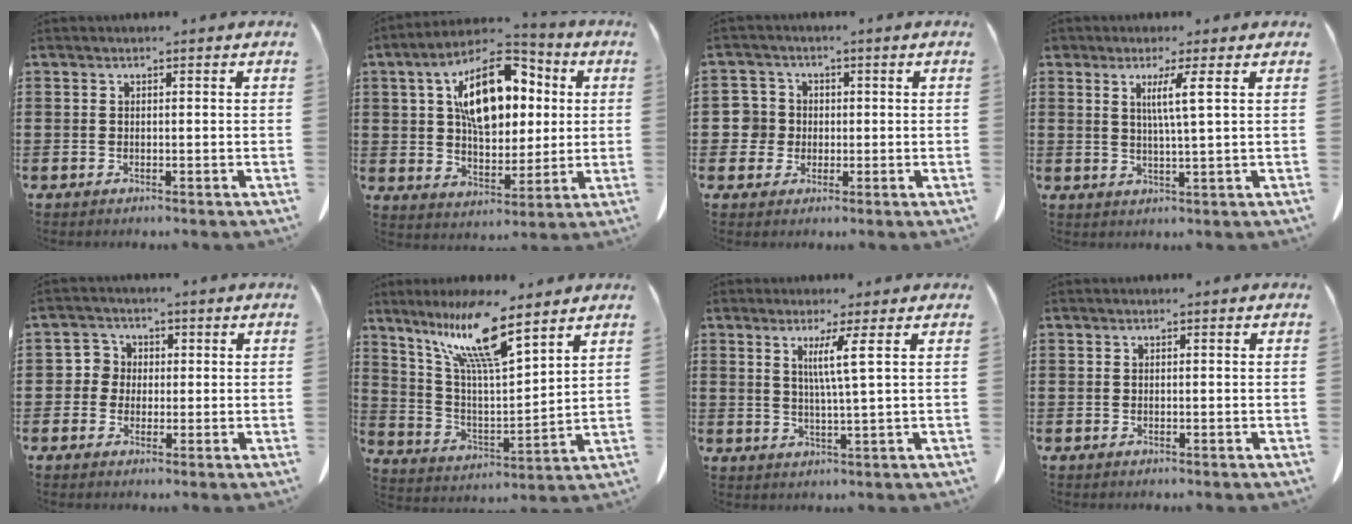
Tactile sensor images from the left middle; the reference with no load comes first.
{"total": 13.8, "force": [4.0, 7.9, 10.5], "torque": [-0.188, 0.012, 0.068]}
{"total": 4.2, "force": [0.1, 4.1, 1.0], "torque": [-0.050, 0.010, -0.003]}
{"total": 3.5, "force": [1.5, -0.5, 3.1], "torque": [-0.066, -0.007, 0.023]}
{"total": 2.6, "force": [0.2, 2.6, 0.4], "torque": [-0.021, 0.010, 0.002]}
{"total": 13.1, "force": [9.1, 2.1, 9.2], "torque": [-0.202, -0.025, 0.155]}
{"total": 3.8, "force": [1.5, -0.9, 3.4], "torque": [-0.070, -0.009, 0.023]}
{"total": 0.0}